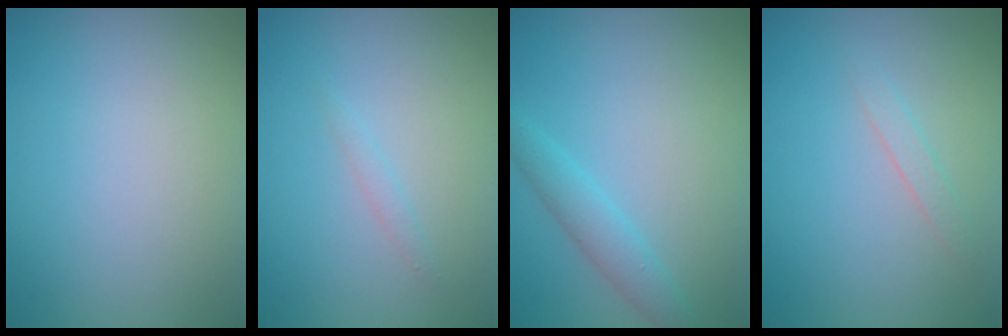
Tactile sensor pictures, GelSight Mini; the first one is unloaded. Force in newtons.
{"total": 0.7, "press": 0.7, "slide": 0.1}
{"total": 2.3, "press": 2.3, "slide": 0.1}
{"total": 0.9, "press": 0.9, "slide": 0.1}